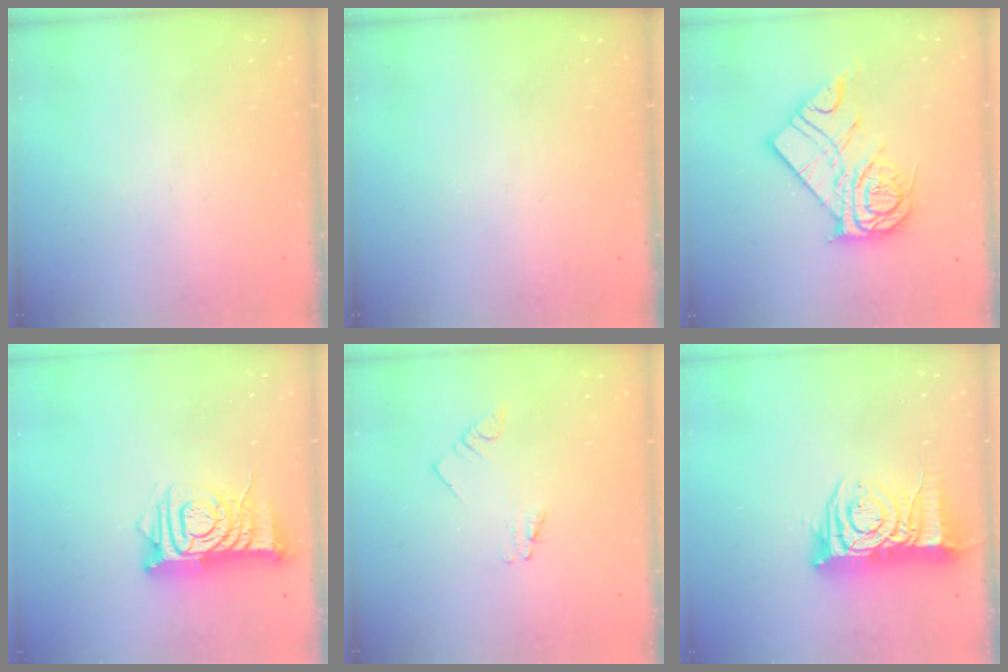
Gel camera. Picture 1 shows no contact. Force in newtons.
{"total": 0.0}
{"total": 16.1, "press": 16.1, "slide": 1.4}
{"total": 11.6, "press": 11.6, "slide": 1.1}
{"total": 1.1, "press": 1.1, "slide": 0.0}
{"total": 11.9, "press": 11.9, "slide": 1.2}